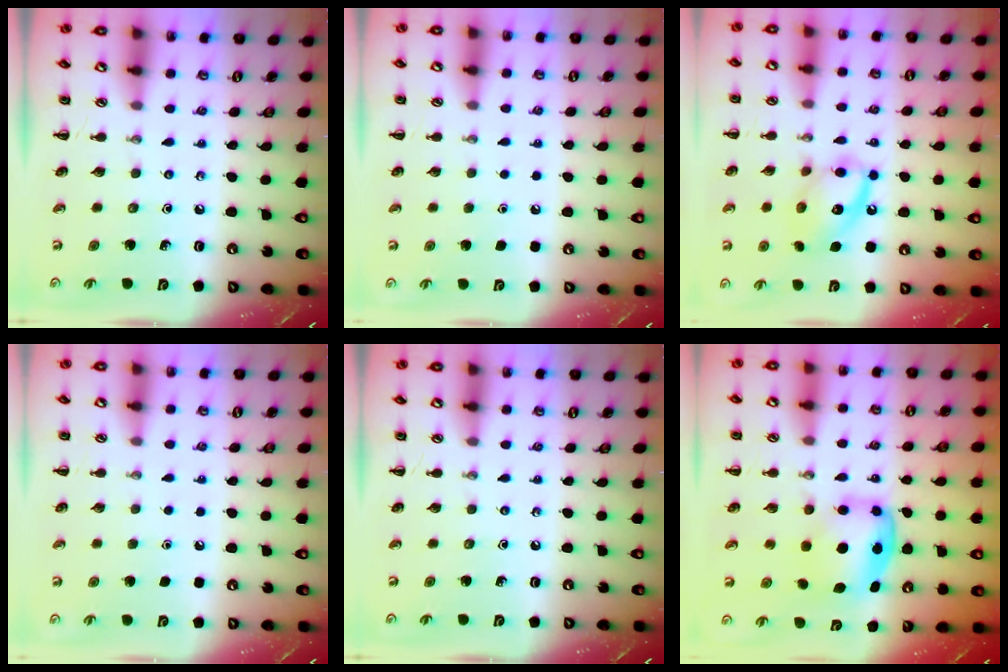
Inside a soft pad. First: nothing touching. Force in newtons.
{"total": 1.8, "press": 1.7, "slide": 0.1}
{"total": 12.7, "press": 12.7, "slide": 0.9}
{"total": 1.7, "press": 1.7, "slide": 0.1}
{"total": 0.0}
{"total": 6.1, "press": 6.0, "slide": 0.8}